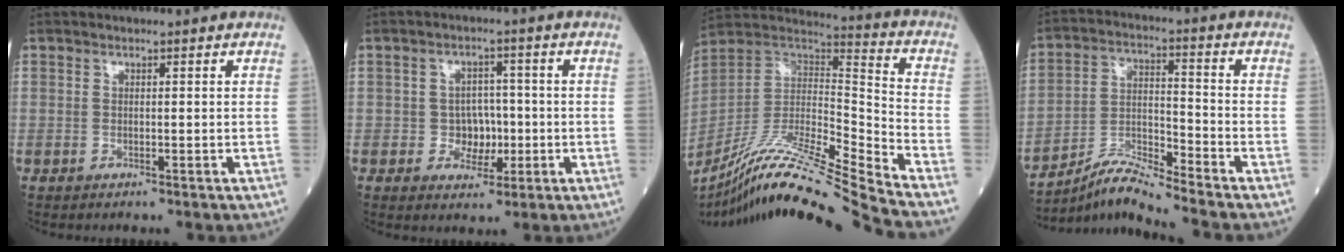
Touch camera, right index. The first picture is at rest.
{"total": 4.3, "force": [-0.8, 3.7, 2.2], "torque": [-0.021, 0.010, -0.009]}
{"total": 22.7, "force": [-19.1, -2.0, 12.0], "torque": [-0.234, -0.017, -0.348]}
{"total": 8.1, "force": [-7.5, -1.4, 2.5], "torque": [-0.059, 0.005, -0.139]}